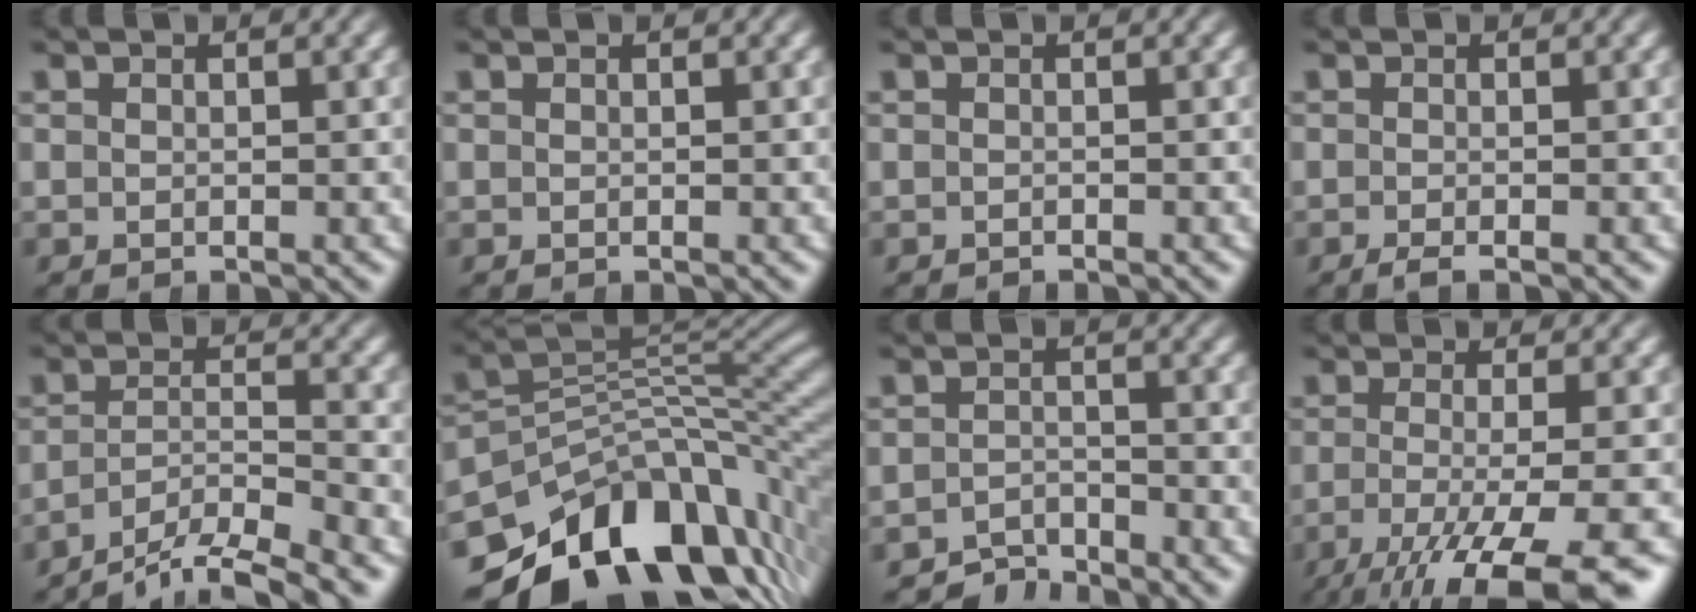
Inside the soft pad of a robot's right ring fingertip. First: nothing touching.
{"total": 0.0}
{"total": 0.6, "force": [-0.5, 0.3, -0.1], "torque": [-0.005, 0.000, -0.008]}
{"total": 1.5, "force": [-1.3, 0.5, 0.6], "torque": [-0.015, -0.005, -0.019]}
{"total": 7.4, "force": [-5.0, 4.1, 3.6], "torque": [-0.060, -0.026, -0.075]}
{"total": 18.8, "force": [-9.0, 11.1, 12.2], "torque": [-0.186, -0.050, -0.117]}
{"total": 3.6, "force": [-3.5, 1.0, -0.1], "torque": [0.001, -0.012, -0.060]}
{"total": 7.9, "force": [-4.2, 3.0, 6.0], "torque": [-0.110, -0.041, -0.042]}